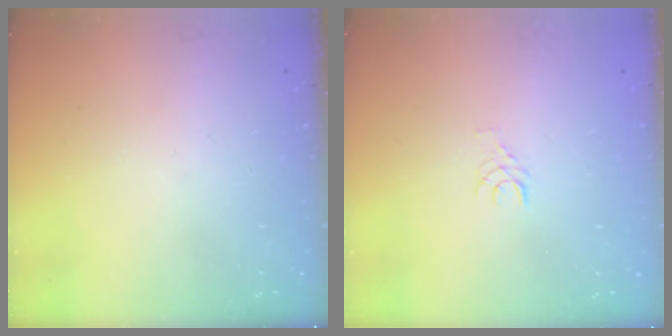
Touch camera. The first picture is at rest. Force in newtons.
{"total": 3.6, "press": 3.6, "slide": 0.3}